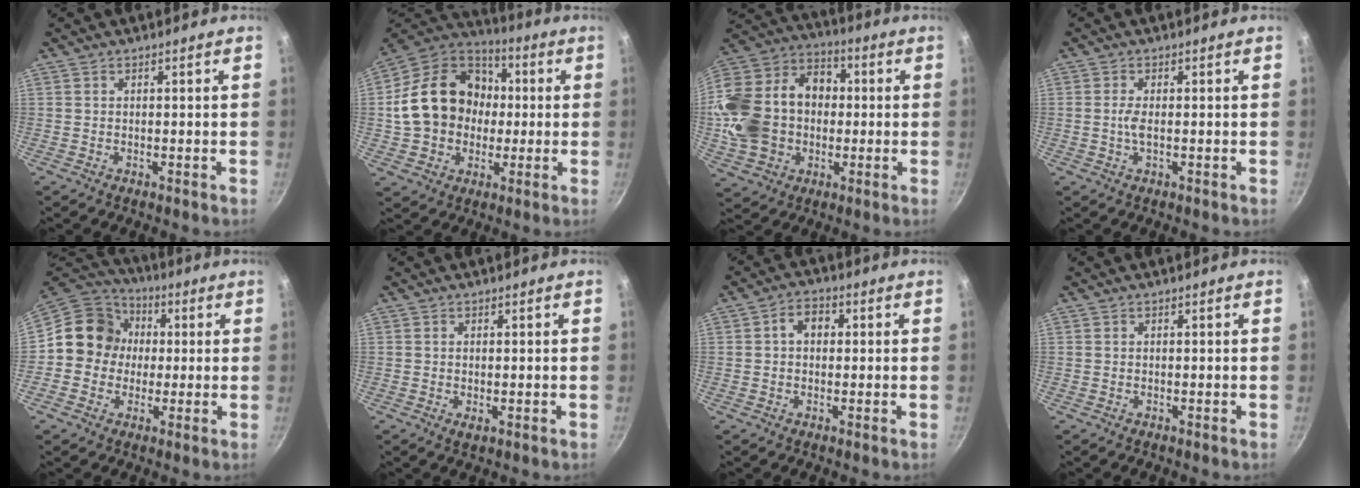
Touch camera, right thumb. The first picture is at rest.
{"total": 20.1, "force": [0.7, 16.4, 11.6], "torque": [-0.170, 0.039, 0.008]}
{"total": 24.0, "force": [-1.0, 18.8, 14.9], "torque": [-0.284, 0.057, -0.013]}
{"total": 2.1, "force": [-0.1, 0.7, 2.0], "torque": [-0.049, 0.001, -0.006]}
{"total": 12.4, "force": [0.8, 11.4, 4.8], "torque": [-0.043, 0.028, -0.009]}
{"total": 1.3, "force": [-0.1, 0.6, 1.1], "torque": [-0.020, -0.004, -0.001]}
{"total": 4.5, "force": [0.8, 3.3, 2.9], "torque": [-0.026, 0.012, 0.005]}
{"total": 0.0}